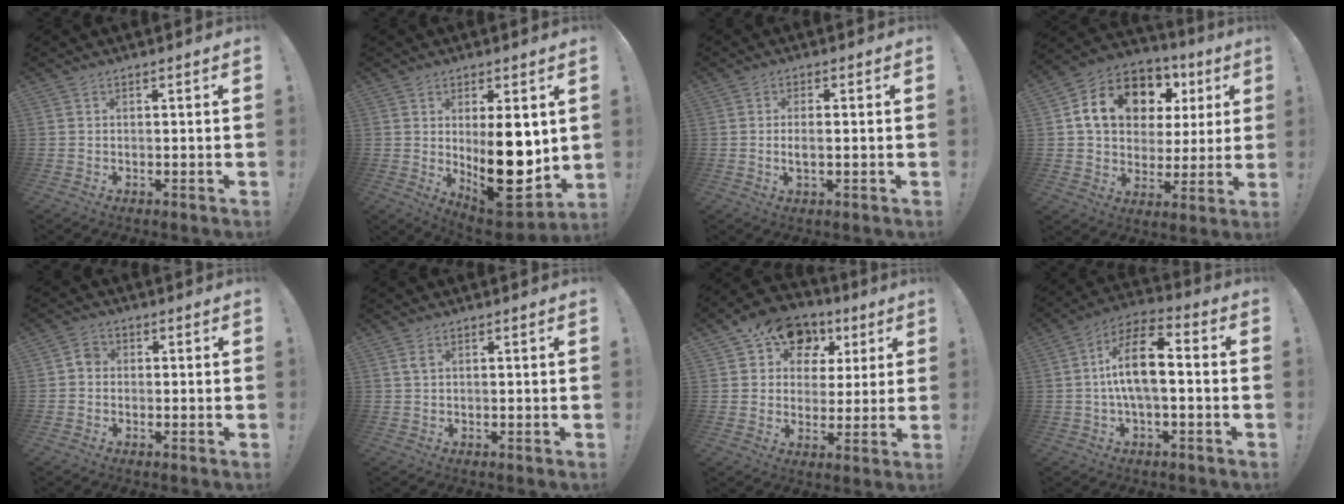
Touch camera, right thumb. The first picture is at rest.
{"total": 16.5, "force": [0.8, 7.1, 14.8], "torque": [-0.202, -0.032, 0.027]}
{"total": 3.2, "force": [-0.2, 0.8, 3.1], "torque": [-0.054, -0.005, -0.006]}
{"total": 16.7, "force": [6.7, 12.0, 9.5], "torque": [-0.158, -0.022, 0.136]}
{"total": 2.9, "force": [-0.6, 2.4, 1.6], "torque": [-0.028, 0.014, -0.012]}
{"total": 1.5, "force": [0.8, 0.5, 1.2], "torque": [-0.016, 0.000, 0.012]}
{"total": 13.2, "force": [6.4, 10.1, 5.4], "torque": [-0.078, -0.025, 0.120]}
{"total": 13.4, "force": [0.1, 5.4, 12.3], "torque": [-0.220, 0.008, -0.003]}